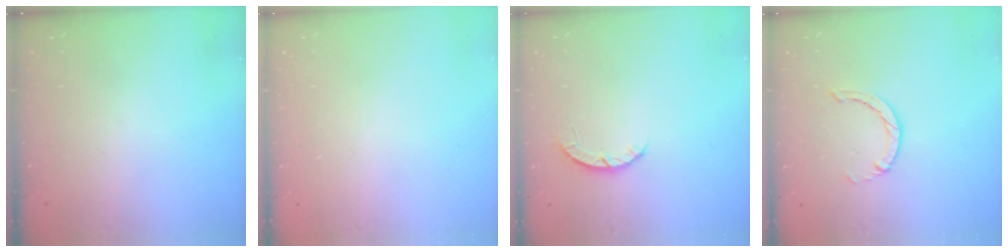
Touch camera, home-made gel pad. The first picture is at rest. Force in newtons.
{"total": 2.6, "press": 2.6, "slide": 0.2}
{"total": 2.7, "press": 2.6, "slide": 0.4}
{"total": 1.4, "press": 1.4, "slide": 0.3}